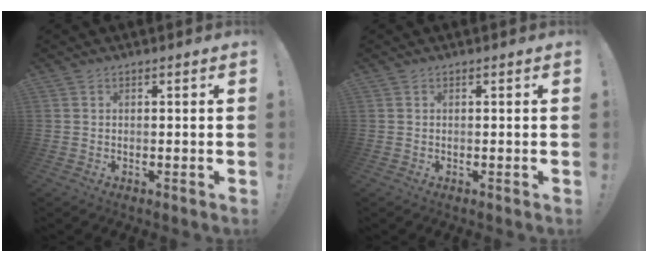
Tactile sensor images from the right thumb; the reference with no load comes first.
{"total": 0.0}